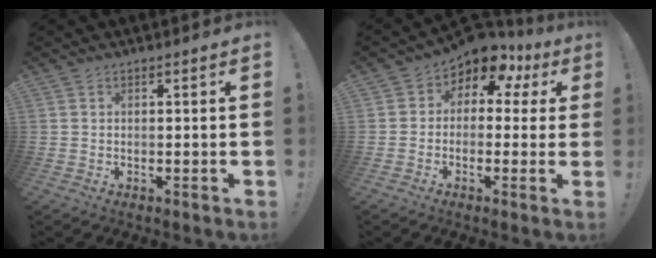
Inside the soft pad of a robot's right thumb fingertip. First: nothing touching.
{"total": 6.6, "force": [3.5, 4.1, 3.8], "torque": [-0.057, -0.035, 0.063]}